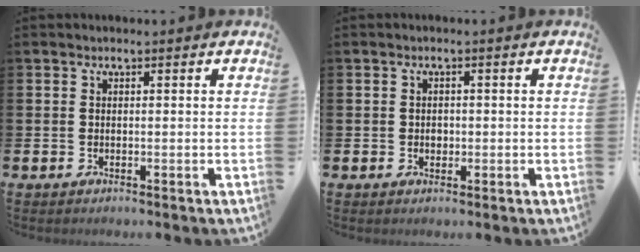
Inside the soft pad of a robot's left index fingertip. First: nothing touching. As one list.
[{"total": 1.2, "force": [0.0, 1.0, 0.6], "torque": [-0.001, 0.003, -0.004]}]